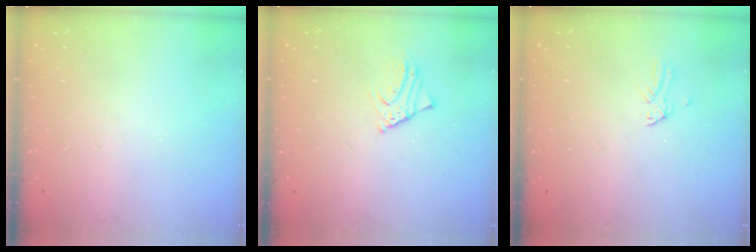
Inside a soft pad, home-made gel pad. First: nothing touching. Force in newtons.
{"total": 2.1, "press": 2.1, "slide": 0.1}
{"total": 0.0}